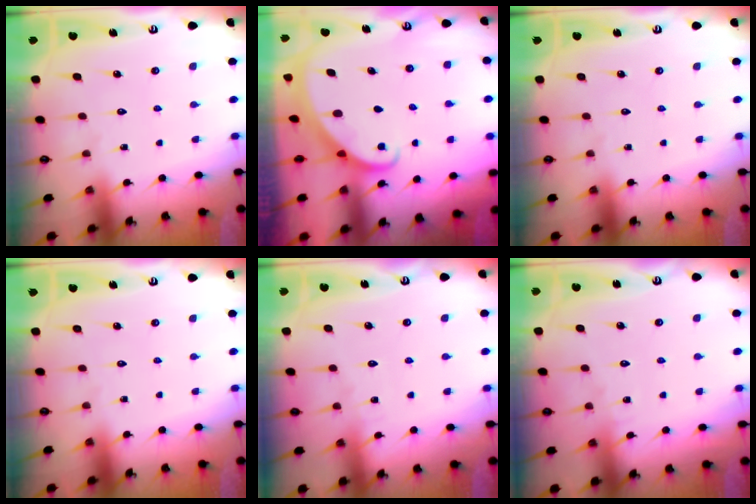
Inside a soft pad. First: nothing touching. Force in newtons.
{"total": 1.6, "press": 1.6, "slide": 0.1}
{"total": 0.0}
{"total": 0.0}
{"total": 2.9, "press": 2.9, "slide": 0.3}
{"total": 3.7, "press": 3.7, "slide": 0.5}